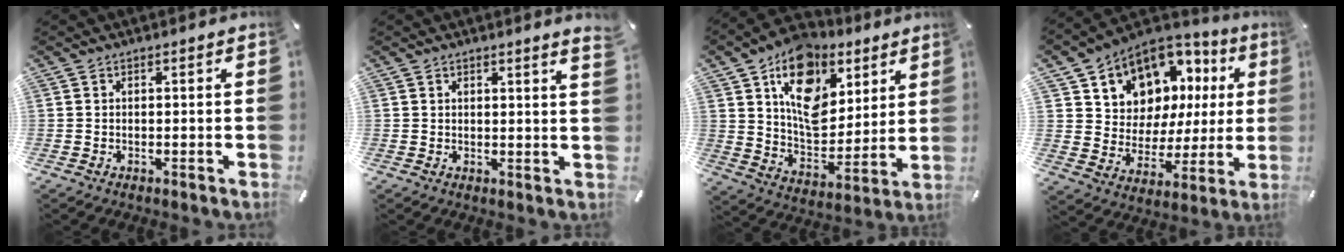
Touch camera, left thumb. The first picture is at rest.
{"total": 1.5, "force": [1.2, -0.1, 0.7], "torque": [-0.014, -0.002, 0.023]}
{"total": 16.7, "force": [8.6, 11.8, 8.2], "torque": [-0.125, -0.051, 0.157]}
{"total": 10.6, "force": [6.9, 7.9, 1.3], "torque": [-0.045, -0.077, 0.138]}